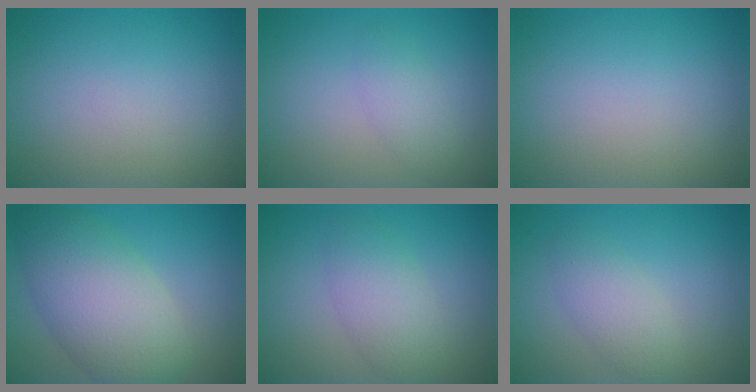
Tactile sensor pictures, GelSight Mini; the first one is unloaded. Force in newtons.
{"total": 1.7, "press": 1.7, "slide": 0.1}
{"total": 0.0}
{"total": 8.0, "press": 8.0, "slide": 0.5}
{"total": 3.4, "press": 3.4, "slide": 0.1}
{"total": 2.7, "press": 2.6, "slide": 0.1}